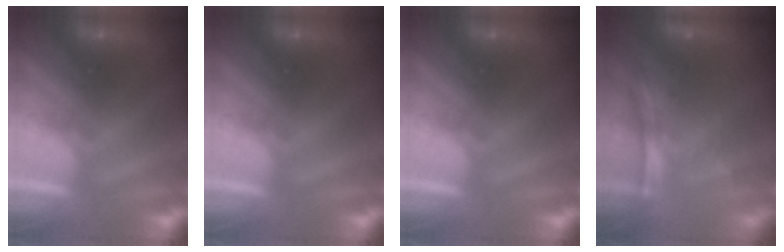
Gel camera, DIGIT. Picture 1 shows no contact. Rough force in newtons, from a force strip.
{"total": 0.0}
{"total": 0.0}
{"total": 7.2}